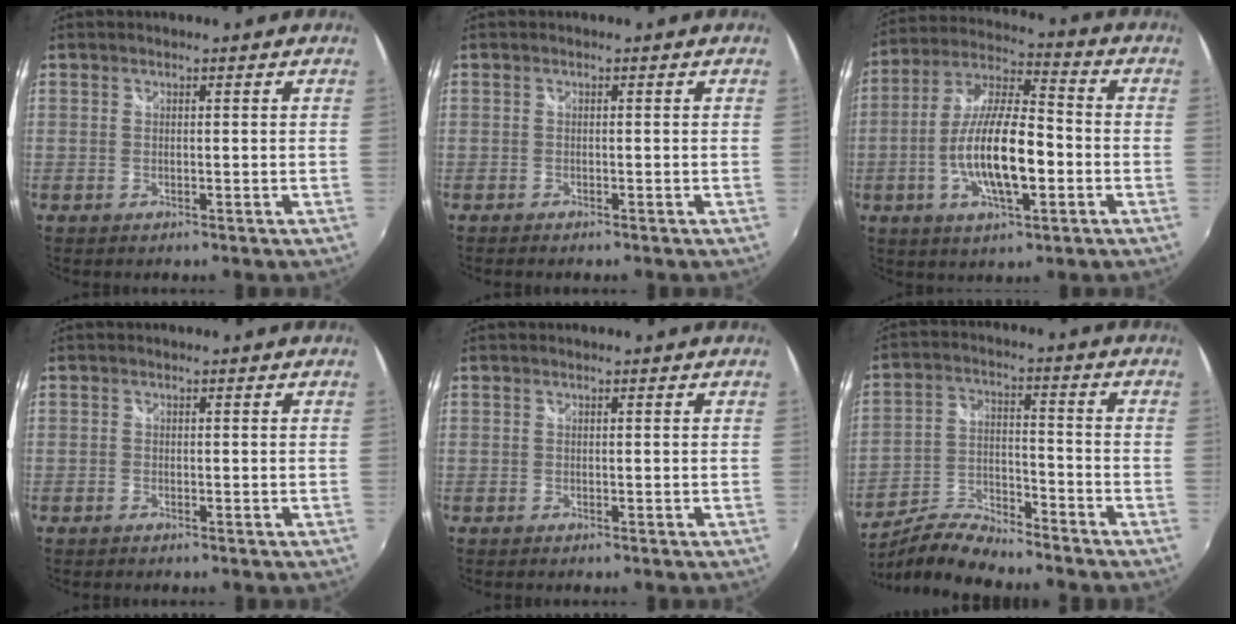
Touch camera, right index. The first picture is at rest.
{"total": 1.3, "force": [-1.1, 0.4, 0.5], "torque": [-0.015, -0.008, -0.020]}
{"total": 15.5, "force": [-3.7, 4.9, 14.3], "torque": [-0.280, -0.001, -0.070]}
{"total": 0.8, "force": [-0.7, 0.4, 0.1], "torque": [-0.005, -0.002, -0.015]}
{"total": 0.0}
{"total": 11.1, "force": [-10.0, 1.9, 4.4], "torque": [-0.095, -0.005, -0.189]}